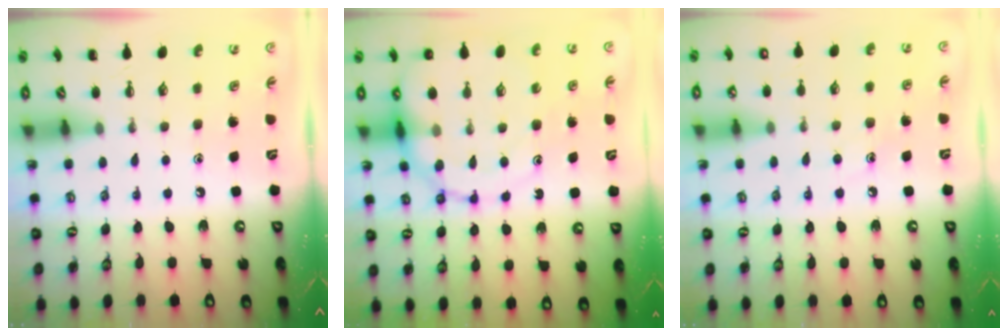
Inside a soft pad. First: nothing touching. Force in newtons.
{"total": 16.8, "press": 16.4, "slide": 3.7}
{"total": 8.8, "press": 8.7, "slide": 1.6}